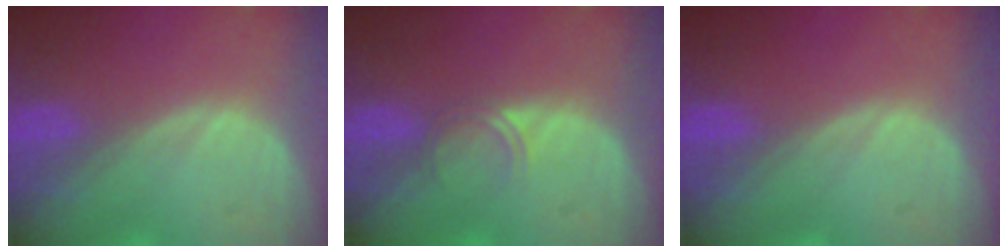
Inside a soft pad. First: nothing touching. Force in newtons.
{"total": 1.8, "press": 1.5, "slide": 1.1}
{"total": 0.0}